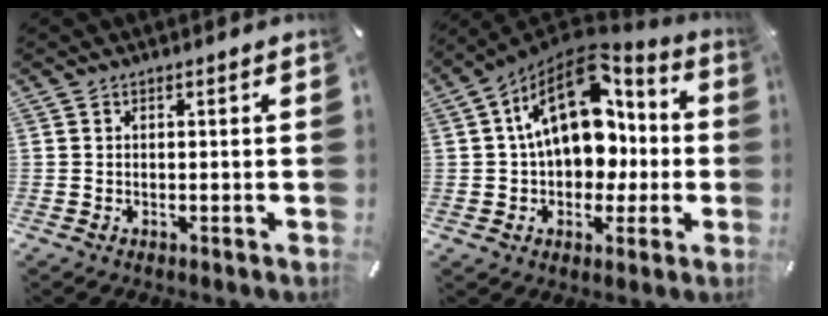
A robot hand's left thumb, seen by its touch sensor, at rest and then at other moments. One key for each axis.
{"total": 20.2, "fx": 4.8, "fy": 13.8, "fz": 14.0, "tx": -0.228, "ty": -0.034, "tz": 0.083}